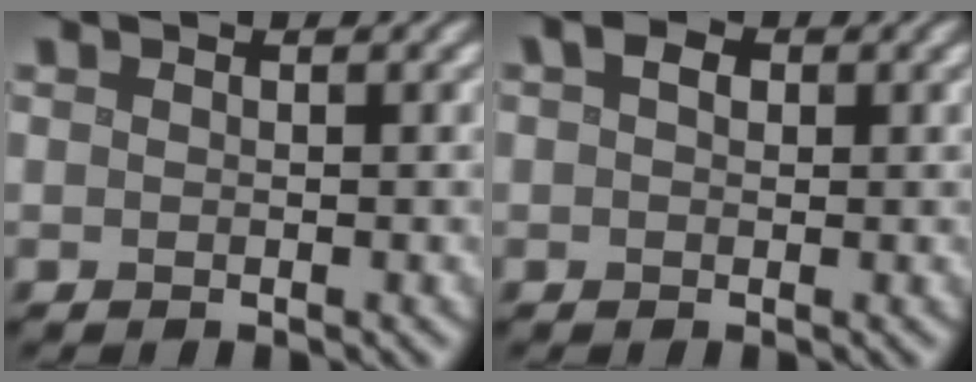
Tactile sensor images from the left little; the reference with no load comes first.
{"total": 1.9, "force": [0.6, 1.2, 1.3], "torque": [-0.020, 0.007, 0.002]}